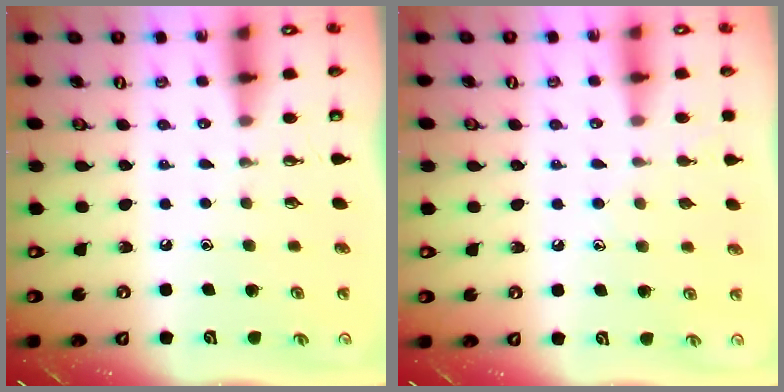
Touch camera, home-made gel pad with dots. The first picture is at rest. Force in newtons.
{"total": 7.2, "press": 7.2, "slide": 0.6}